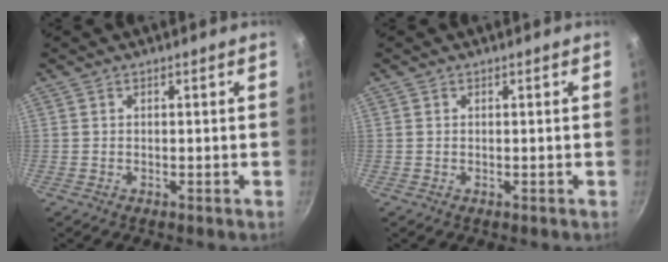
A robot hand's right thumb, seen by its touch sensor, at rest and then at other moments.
{"total": 0.0}